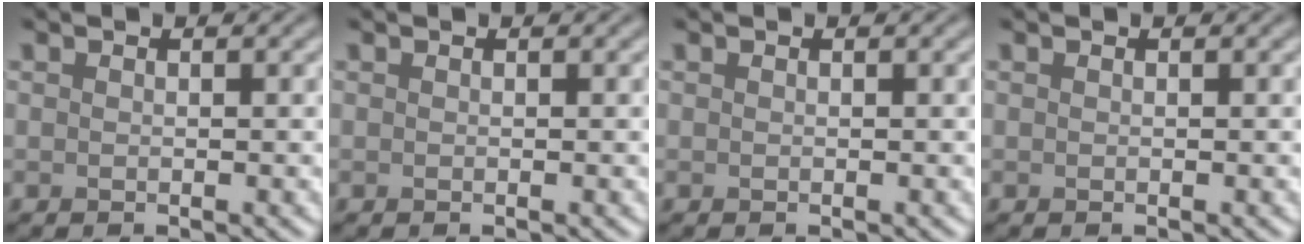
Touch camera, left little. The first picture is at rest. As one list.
[{"total": 0.0}, {"total": 0.0}, {"total": 0.0}]